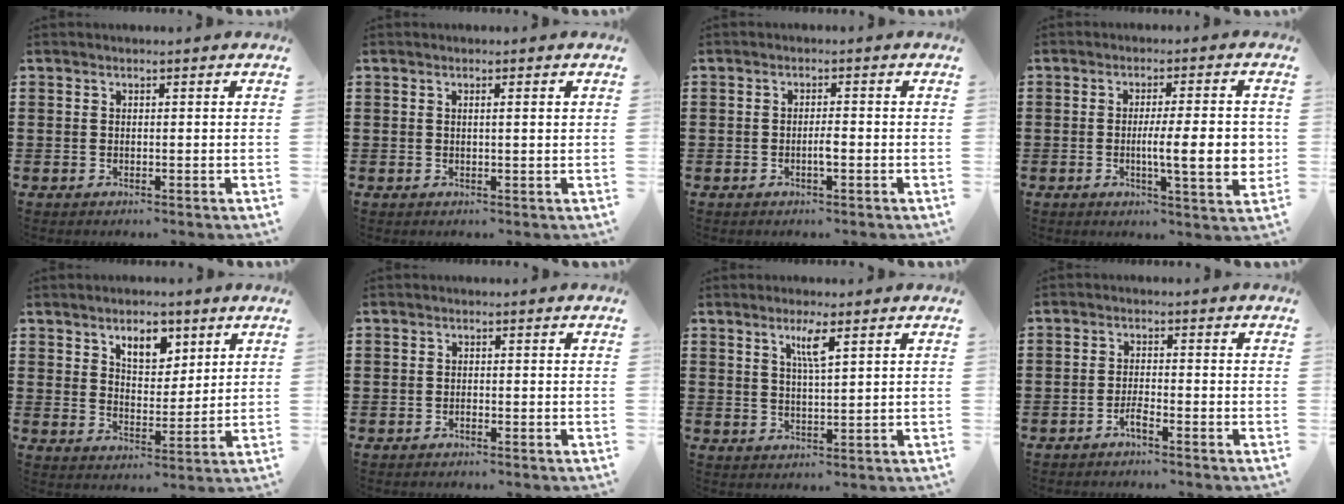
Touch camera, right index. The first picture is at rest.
{"total": 1.1, "force": [0.2, 0.0, 1.0], "torque": [-0.019, -0.001, 0.003]}
{"total": 2.0, "force": [-0.6, 0.3, 1.8], "torque": [-0.035, 0.002, -0.012]}
{"total": 9.3, "force": [-0.8, 1.6, 9.2], "torque": [-0.129, -0.011, -0.018]}
{"total": 5.8, "force": [3.8, 3.0, 3.2], "torque": [-0.052, 0.000, 0.064]}
{"total": 0.6, "force": [-0.6, 0.1, 0.1], "torque": [-0.004, -0.001, -0.012]}
{"total": 3.5, "force": [1.9, 0.2, 2.9], "torque": [-0.056, -0.003, 0.029]}
{"total": 2.0, "force": [-1.7, 0.1, 1.1], "torque": [-0.022, 0.000, -0.031]}